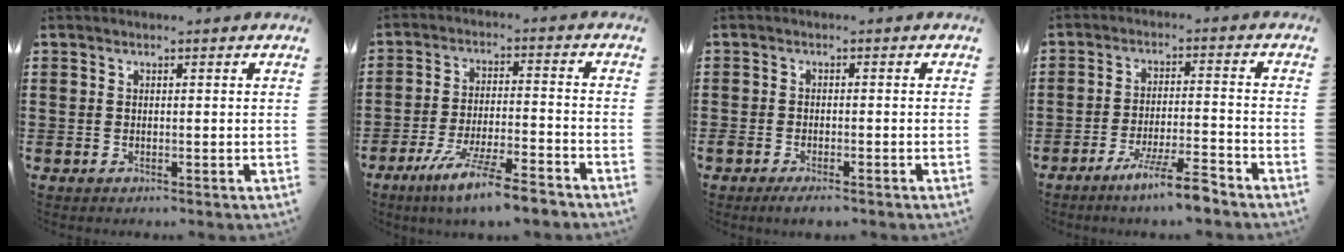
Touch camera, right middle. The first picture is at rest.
{"total": 8.5, "force": [-6.9, 0.3, 5.0], "torque": [-0.103, -0.008, -0.132]}
{"total": 1.8, "force": [-1.5, 0.5, 1.0], "torque": [-0.025, 0.000, -0.030]}
{"total": 7.3, "force": [-5.7, 0.2, 4.5], "torque": [-0.081, -0.006, -0.104]}